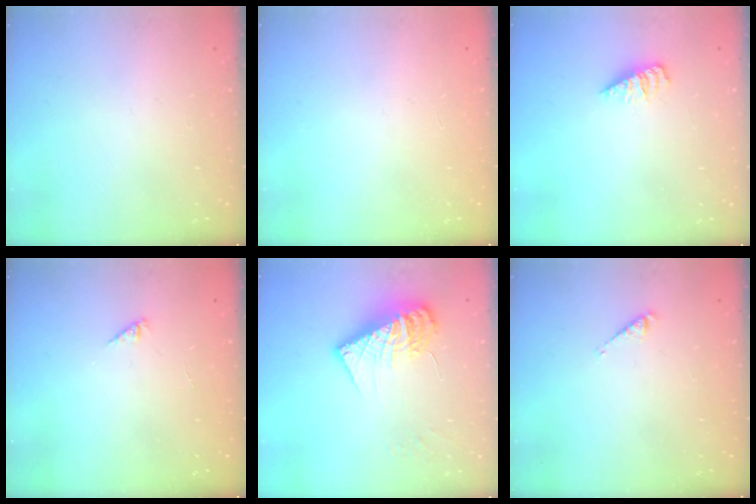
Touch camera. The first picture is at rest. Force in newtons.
{"total": 0.0}
{"total": 1.8, "press": 1.7, "slide": 0.4}
{"total": 0.0}
{"total": 14.0, "press": 13.9, "slide": 1.2}
{"total": 3.3, "press": 3.2, "slide": 0.5}